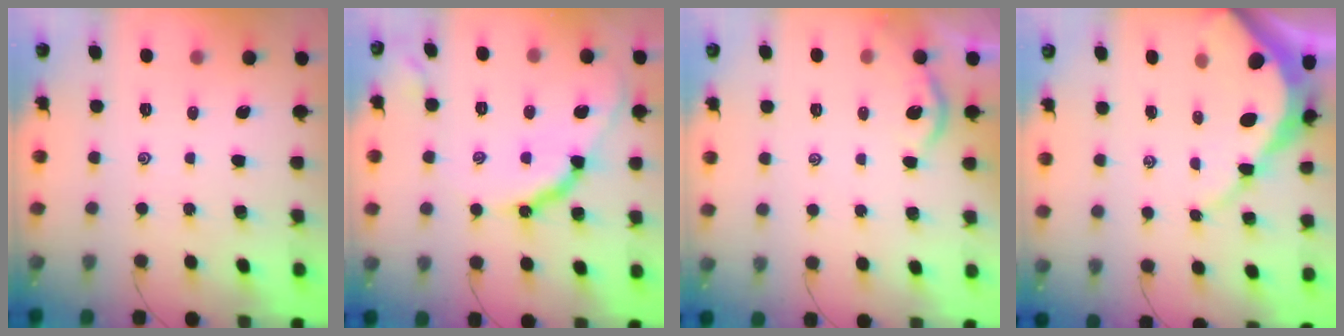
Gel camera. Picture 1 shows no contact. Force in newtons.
{"total": 10.2, "press": 10.2, "slide": 0.3}
{"total": 1.8, "press": 1.8, "slide": 0.3}
{"total": 8.6, "press": 8.6, "slide": 0.8}